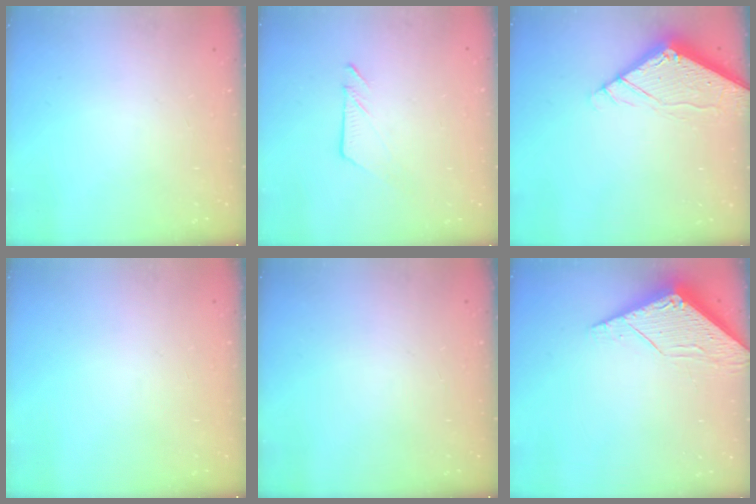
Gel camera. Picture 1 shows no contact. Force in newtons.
{"total": 5.9, "press": 5.8, "slide": 0.9}
{"total": 5.6, "press": 5.6, "slide": 0.5}
{"total": 0.0}
{"total": 0.0}
{"total": 5.6, "press": 5.6, "slide": 0.3}